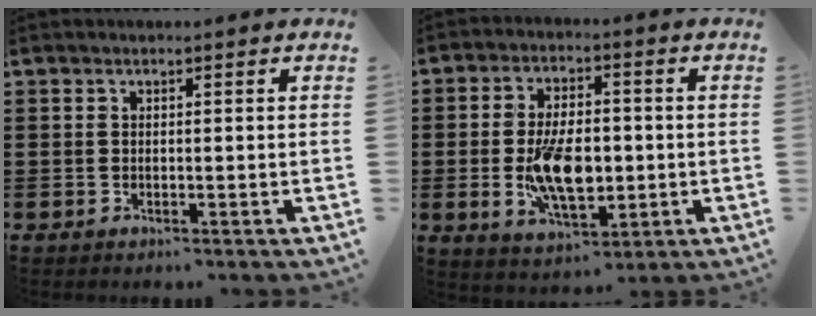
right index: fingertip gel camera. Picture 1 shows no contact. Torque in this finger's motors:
{"motor_torque": [2.14, 0.00, 1.06, 0.21]}